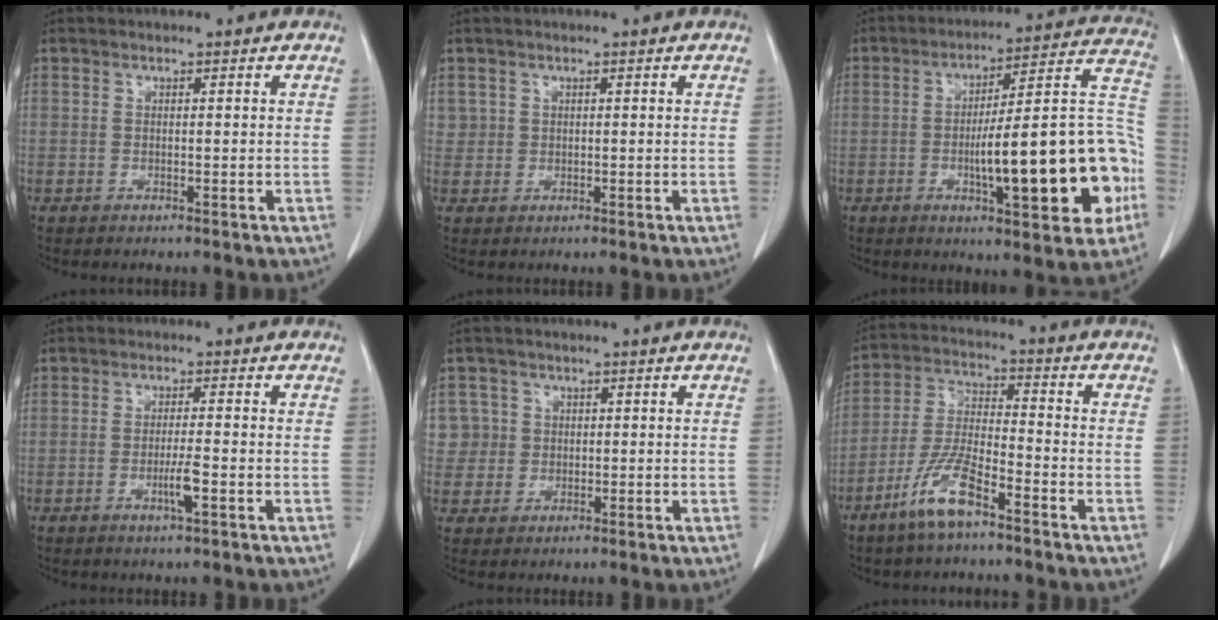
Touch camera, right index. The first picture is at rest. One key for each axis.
{"total": 1.3, "fx": 0.5, "fy": 1.2, "fz": 0.0, "tx": 0.014, "ty": 0.003, "tz": 0.004}
{"total": 21.7, "fx": -5.6, "fy": 3.5, "fz": 20.7, "tx": -0.233, "ty": 0.030, "tz": -0.071}
{"total": 3.1, "fx": -1.2, "fy": -0.1, "fz": 2.9, "tx": -0.057, "ty": -0.005, "tz": -0.022}
{"total": 4.3, "fx": 0.9, "fy": 4.2, "fz": -0.3, "tx": 0.023, "ty": 0.011, "tz": 0.018}
{"total": 8.9, "fx": -5.7, "fy": 1.7, "fz": 6.6, "tx": -0.144, "ty": -0.010, "tz": -0.115}